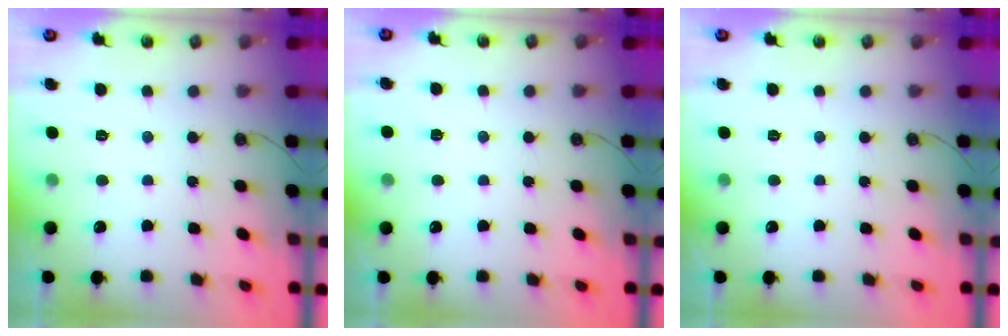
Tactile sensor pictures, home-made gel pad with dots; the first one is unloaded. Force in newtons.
{"total": 2.4, "press": 1.7, "slide": 1.7}
{"total": 0.0}